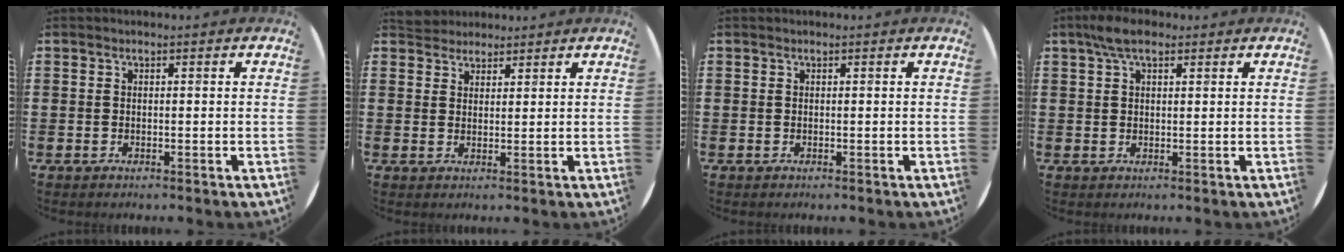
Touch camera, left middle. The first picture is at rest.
{"total": 2.5, "force": [2.4, 0.8, -0.4], "torque": [0.002, 0.001, 0.047]}
{"total": 0.0}
{"total": 2.5, "force": [1.6, 1.0, 1.7], "torque": [-0.028, 0.004, 0.026]}